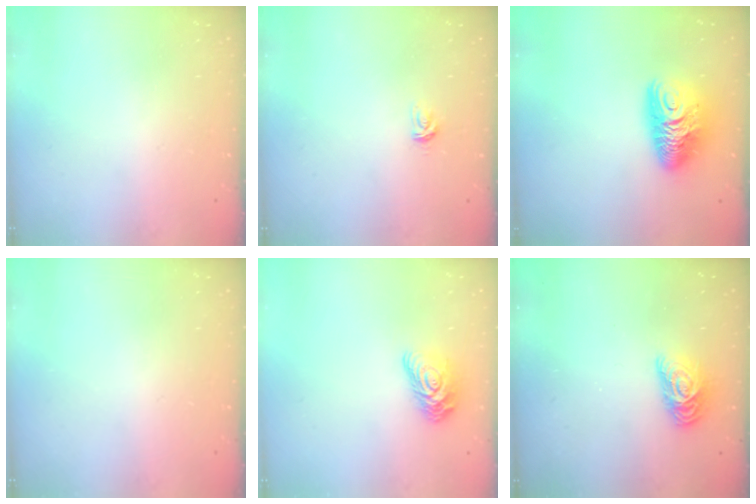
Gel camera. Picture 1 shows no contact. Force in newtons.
{"total": 2.7, "press": 2.7, "slide": 0.4}
{"total": 11.9, "press": 11.9, "slide": 1.1}
{"total": 0.0}
{"total": 11.2, "press": 11.2, "slide": 0.3}
{"total": 10.1, "press": 10.0, "slide": 0.6}